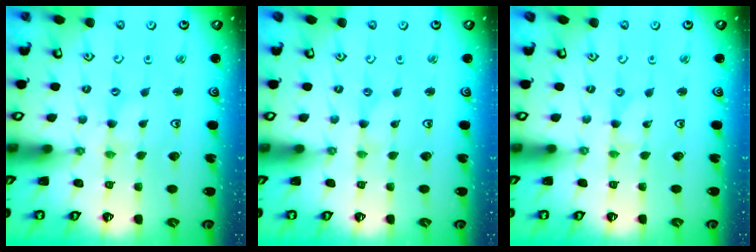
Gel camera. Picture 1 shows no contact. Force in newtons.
{"total": 0.0}
{"total": 0.0}